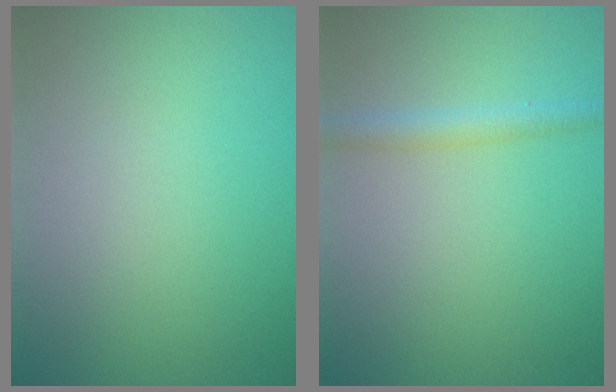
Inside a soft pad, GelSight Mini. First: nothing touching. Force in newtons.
{"total": 2.3, "press": 2.3, "slide": 0.1}